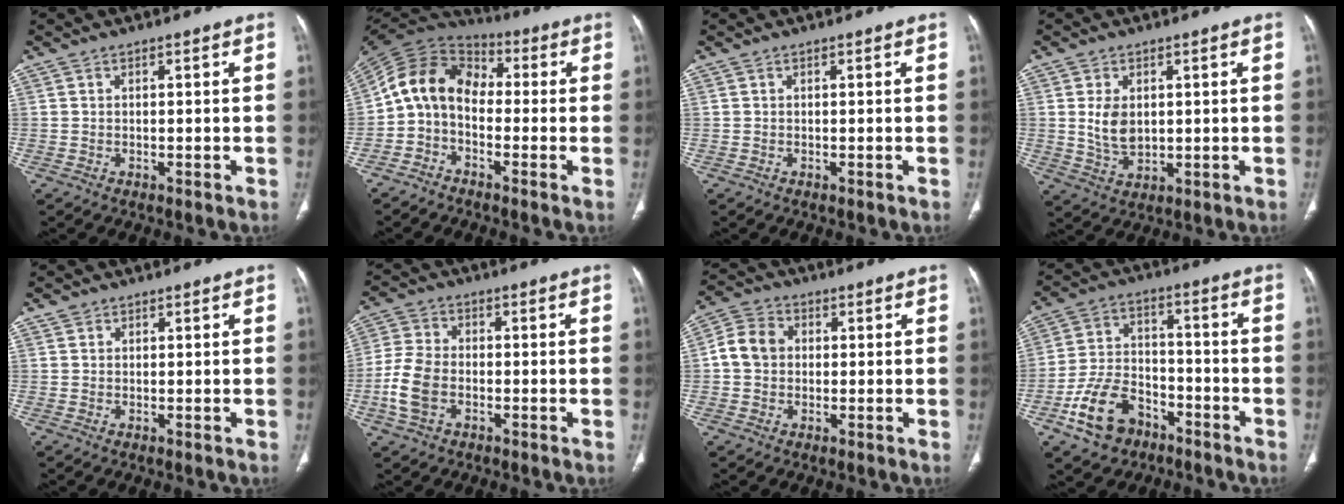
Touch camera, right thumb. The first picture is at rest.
{"total": 11.3, "force": [-1.4, 8.3, 7.6], "torque": [-0.126, 0.055, -0.046]}
{"total": 0.0}
{"total": 5.9, "force": [0.9, 3.9, 4.4], "torque": [-0.068, -0.010, 0.027]}
{"total": 0.9, "force": [0.5, 0.8, 0.0], "torque": [0.010, -0.001, 0.006]}
{"total": 8.0, "force": [-2.3, 5.4, 5.5], "torque": [-0.124, 0.014, -0.049]}
{"total": 6.8, "force": [0.4, 5.7, 3.6], "torque": [-0.060, 0.017, -0.001]}
{"total": 11.9, "force": [-6.6, 8.0, 6.0], "torque": [-0.098, 0.048, -0.115]}